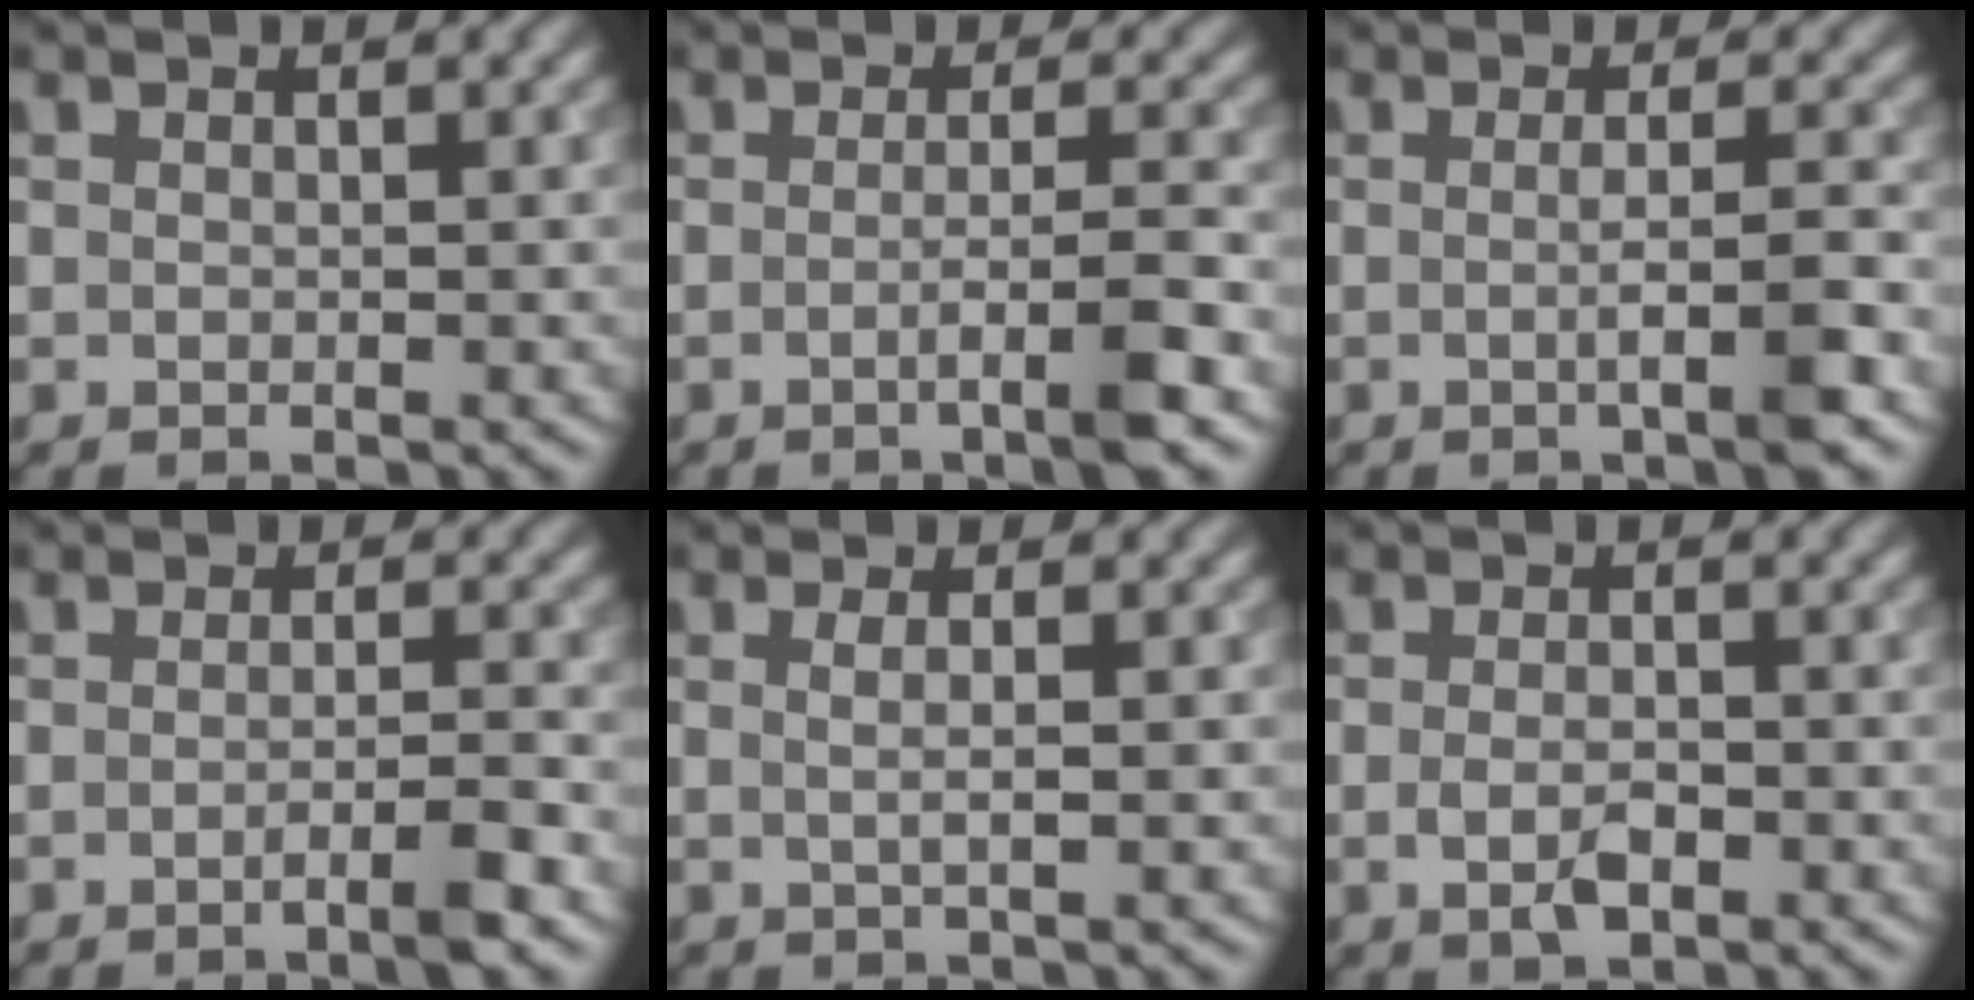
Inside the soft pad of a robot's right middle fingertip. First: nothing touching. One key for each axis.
{"total": 3.5, "fx": -1.0, "fy": 0.5, "fz": 3.3, "tx": -0.047, "ty": 0.001, "tz": -0.024}
{"total": 3.5, "fx": -0.6, "fy": 0.6, "fz": 3.4, "tx": -0.046, "ty": 0.000, "tz": -0.014}
{"total": 2.7, "fx": -1.1, "fy": 0.4, "fz": 2.4, "tx": -0.032, "ty": 0.003, "tz": -0.024}
{"total": 1.6, "fx": 0.2, "fy": 0.5, "fz": 1.5, "tx": -0.025, "ty": 0.003, "tz": -0.001}
{"total": 2.0, "fx": -0.7, "fy": 0.9, "fz": 1.7, "tx": -0.037, "ty": -0.006, "tz": -0.012}